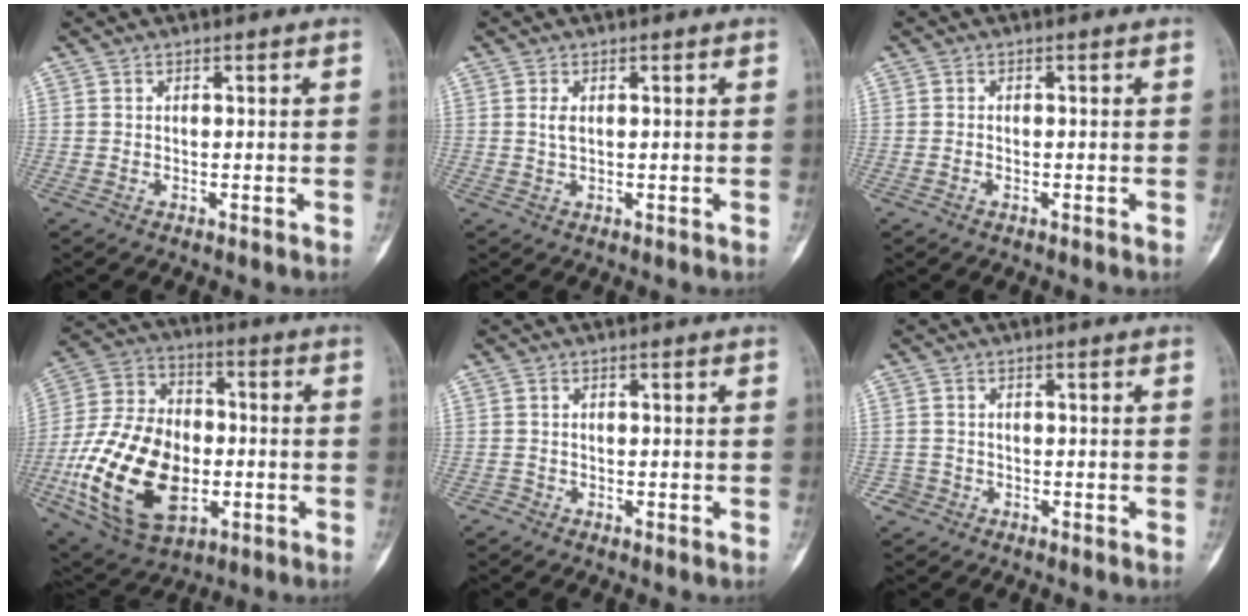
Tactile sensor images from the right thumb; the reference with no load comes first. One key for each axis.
{"total": 1.6, "fx": 0.3, "fy": 0.8, "fz": 1.3, "tx": -0.028, "ty": 0.002, "tz": 0.008}
{"total": 0.6, "fx": -0.3, "fy": 0.4, "fz": 0.3, "tx": -0.007, "ty": 0.004, "tz": -0.006}
{"total": 24.4, "fx": -5.3, "fy": 15.7, "fz": 17.8, "tx": -0.320, "ty": 0.015, "tz": -0.078}
{"total": 0.9, "fx": -0.7, "fy": 0.6, "fz": -0.2, "tx": 0.007, "ty": 0.004, "tz": -0.020}
{"total": 1.8, "fx": -1.0, "fy": 1.5, "fz": -0.3, "tx": 0.017, "ty": 0.009, "tz": -0.025}